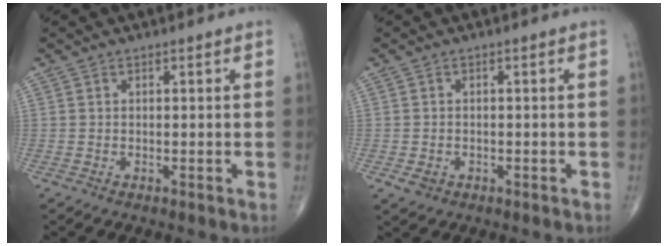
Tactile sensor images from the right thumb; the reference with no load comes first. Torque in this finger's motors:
{"motor_torque": [0.27, 0.11, -0.11, -0.06, -0.01]}